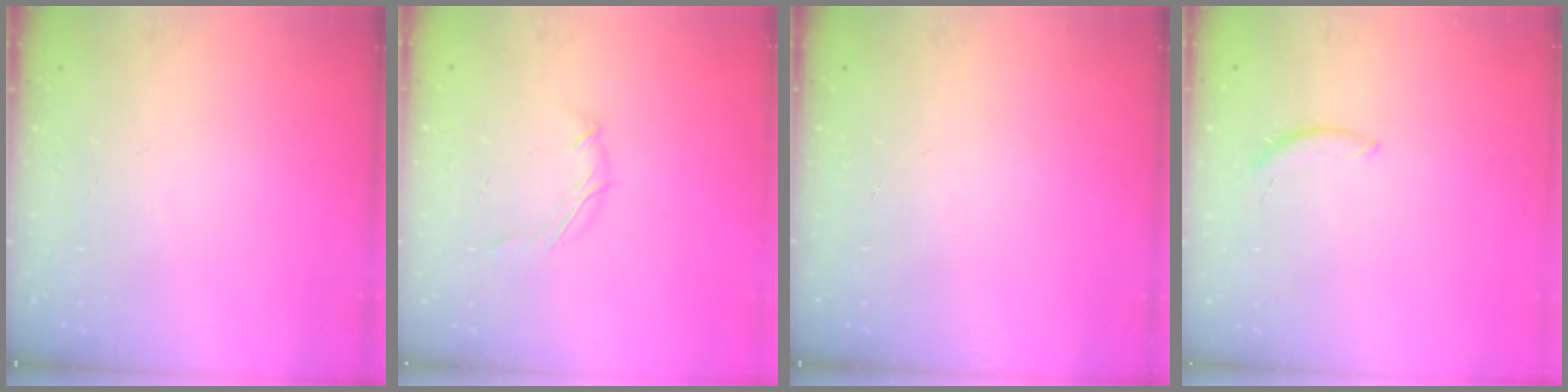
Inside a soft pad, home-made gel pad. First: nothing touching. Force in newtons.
{"total": 4.4, "press": 4.3, "slide": 0.8}
{"total": 0.0}
{"total": 5.8, "press": 5.7, "slide": 0.7}